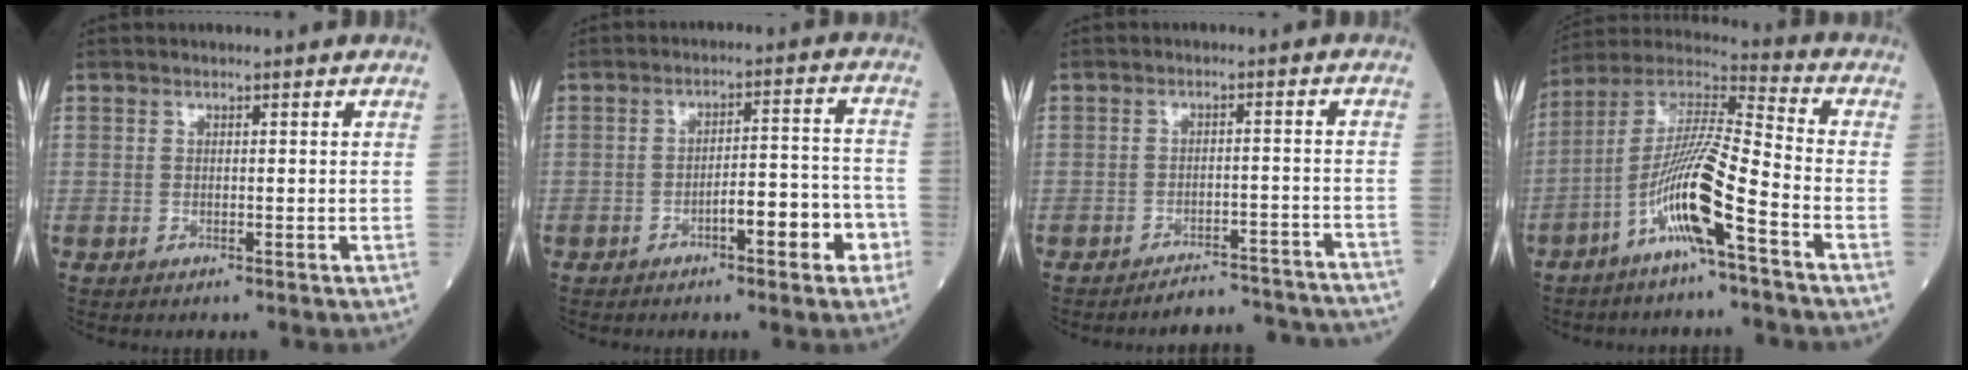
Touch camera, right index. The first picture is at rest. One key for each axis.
{"total": 7.4, "fx": -3.7, "fy": 1.8, "fz": 6.2, "tx": -0.079, "ty": 0.025, "tz": -0.049}
{"total": 12.6, "fx": -12.4, "fy": 1.6, "fz": 1.4, "tx": 0.010, "ty": 0.023, "tz": -0.143}
{"total": 12.6, "fx": -5.6, "fy": 0.3, "fz": 11.3, "tx": -0.226, "ty": 0.002, "tz": -0.112}